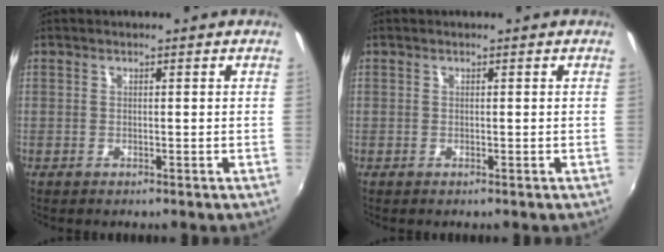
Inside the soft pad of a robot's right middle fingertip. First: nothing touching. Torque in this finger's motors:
{"motor_torque": [0.45, -0.41, 0.05, 0.00]}